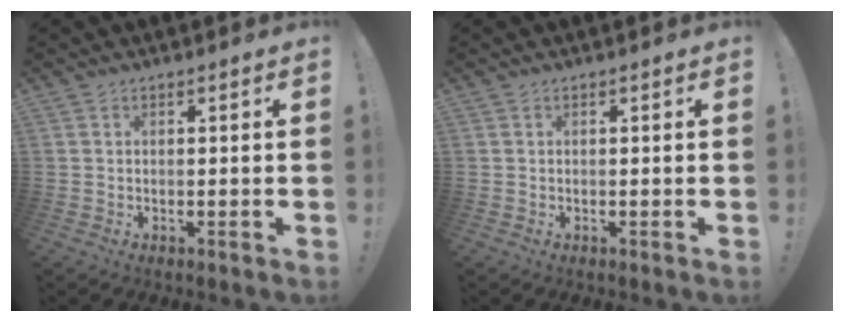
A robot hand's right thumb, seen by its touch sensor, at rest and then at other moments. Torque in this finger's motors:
{"motor_torque": [0.00, 0.00, -0.01, 0.01, 0.04]}